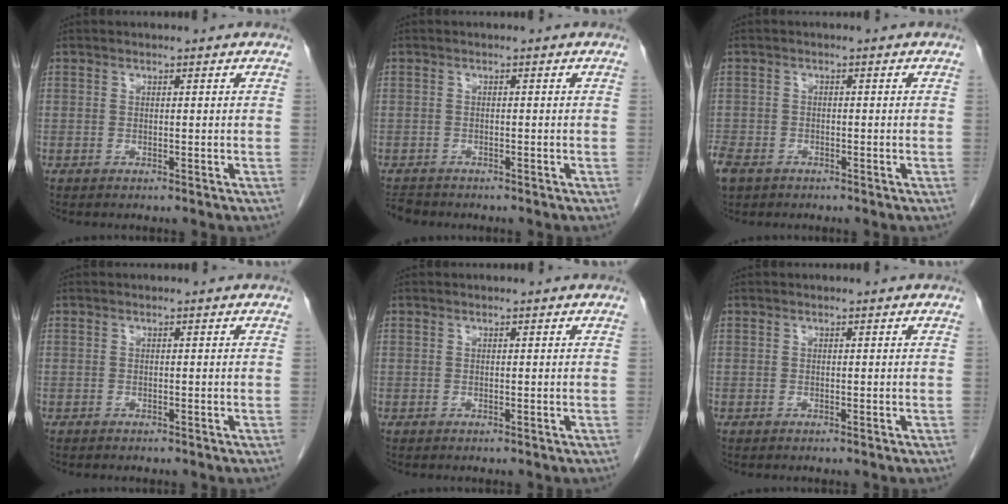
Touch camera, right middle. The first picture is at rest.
{"total": 2.5, "force": [-2.3, 0.8, 0.3], "torque": [-0.010, -0.009, -0.038]}
{"total": 5.5, "force": [-3.7, 3.5, 2.3], "torque": [-0.056, -0.007, -0.063]}
{"total": 0.5, "force": [-0.5, 0.1, 0.2], "torque": [-0.013, -0.002, -0.007]}
{"total": 0.0}
{"total": 0.0}